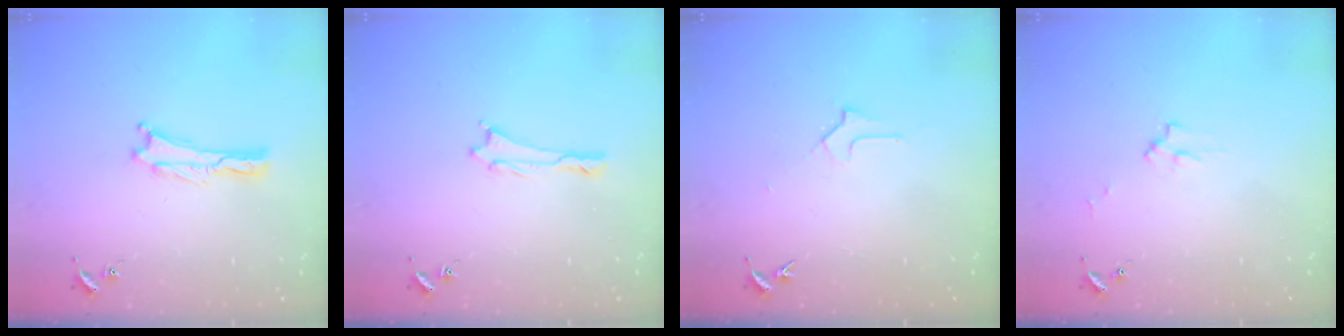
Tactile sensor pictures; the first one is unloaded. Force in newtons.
{"total": 0.6, "press": 0.5, "slide": 0.2}
{"total": 1.6, "press": 1.6, "slide": 0.1}
{"total": 2.2, "press": 2.2, "slide": 0.3}